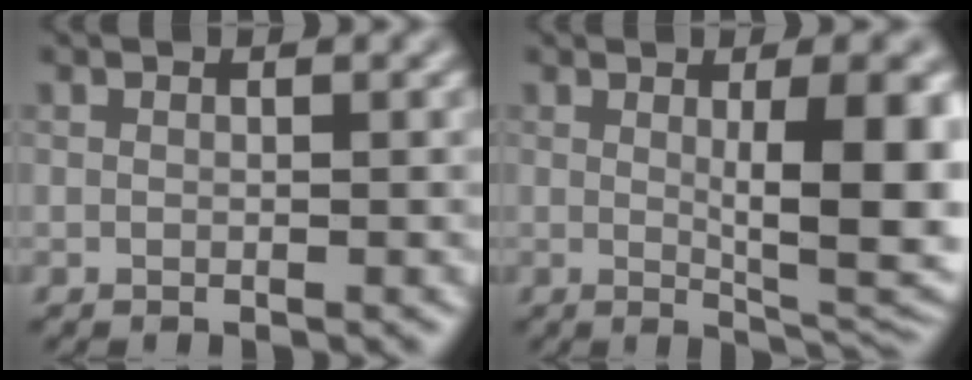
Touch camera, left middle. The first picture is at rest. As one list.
[{"total": 8.1, "force": [0.8, 2.0, 7.8], "torque": [-0.104, -0.009, 0.019]}]